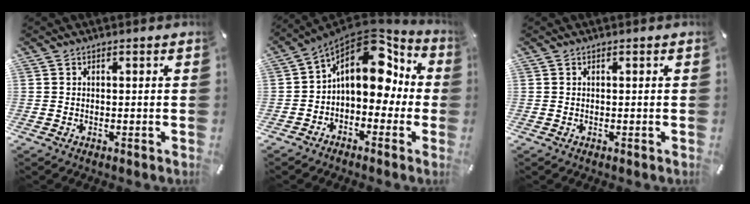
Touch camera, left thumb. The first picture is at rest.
{"total": 15.2, "force": [4.1, 9.6, 11.1], "torque": [-0.165, -0.024, 0.065]}
{"total": 0.0}